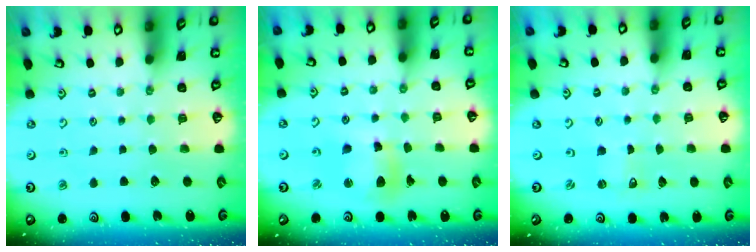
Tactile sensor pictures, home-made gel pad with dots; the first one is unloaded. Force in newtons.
{"total": 10.1, "press": 10.1, "slide": 1.3}
{"total": 0.0}